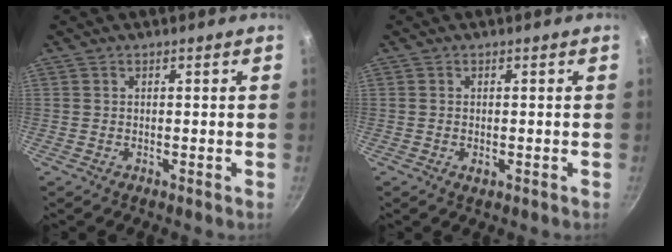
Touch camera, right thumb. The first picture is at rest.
{"total": 1.3, "force": [-0.3, 0.8, 1.0], "torque": [-0.017, -0.001, -0.005]}